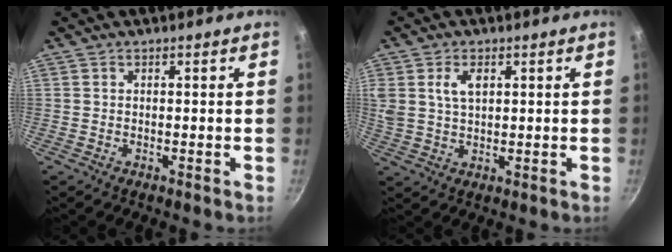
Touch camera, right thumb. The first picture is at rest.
{"total": 5.8, "force": [2.1, 3.5, 4.2], "torque": [-0.081, -0.002, 0.046]}